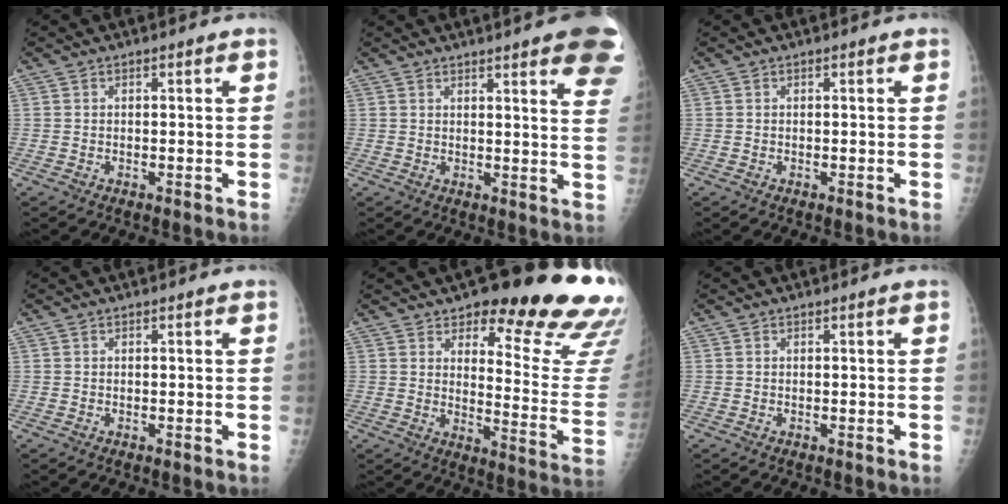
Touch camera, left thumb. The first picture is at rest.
{"total": 15.0, "force": [9.2, 2.9, 11.5], "torque": [-0.123, -0.030, 0.092]}
{"total": 0.0}
{"total": 0.0}
{"total": 22.3, "force": [16.3, 6.3, 13.8], "torque": [-0.125, -0.113, 0.196]}
{"total": 0.0}